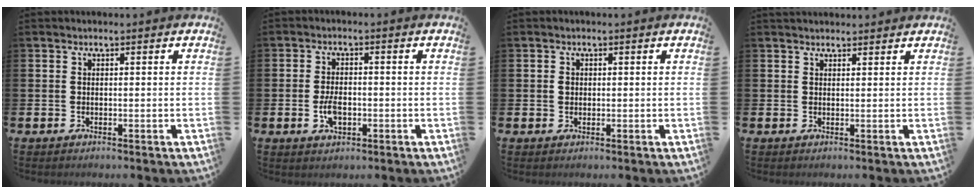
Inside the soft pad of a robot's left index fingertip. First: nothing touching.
{"total": 3.5, "force": [-0.8, 2.0, 2.8], "torque": [-0.044, 0.001, -0.015]}
{"total": 1.1, "force": [0.2, 0.9, 0.5], "torque": [-0.002, 0.004, 0.001]}
{"total": 1.3, "force": [1.3, 0.4, 0.1], "torque": [0.012, -0.002, 0.021]}